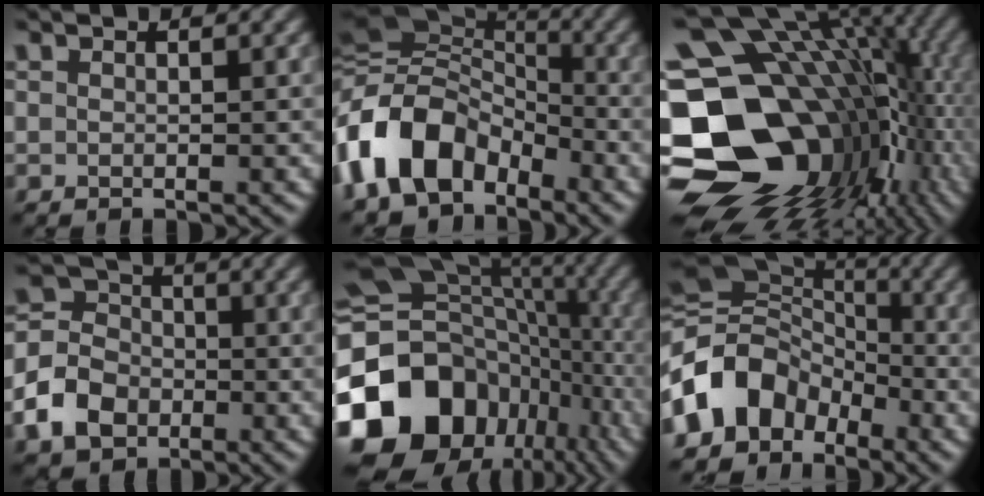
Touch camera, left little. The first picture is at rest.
{"total": 10.2, "force": [-4.7, 6.6, 6.2], "torque": [-0.111, 0.008, -0.104]}
{"total": 21.1, "force": [-3.1, 15.8, 13.7], "torque": [-0.258, -0.027, -0.024]}
{"total": 5.9, "force": [-2.4, 4.7, 2.7], "torque": [-0.055, 0.007, -0.061]}
{"total": 18.6, "force": [-6.3, 14.2, 10.1], "torque": [-0.227, -0.002, -0.101]}
{"total": 9.7, "force": [-4.0, 7.5, 4.7], "torque": [-0.087, 0.012, -0.096]}